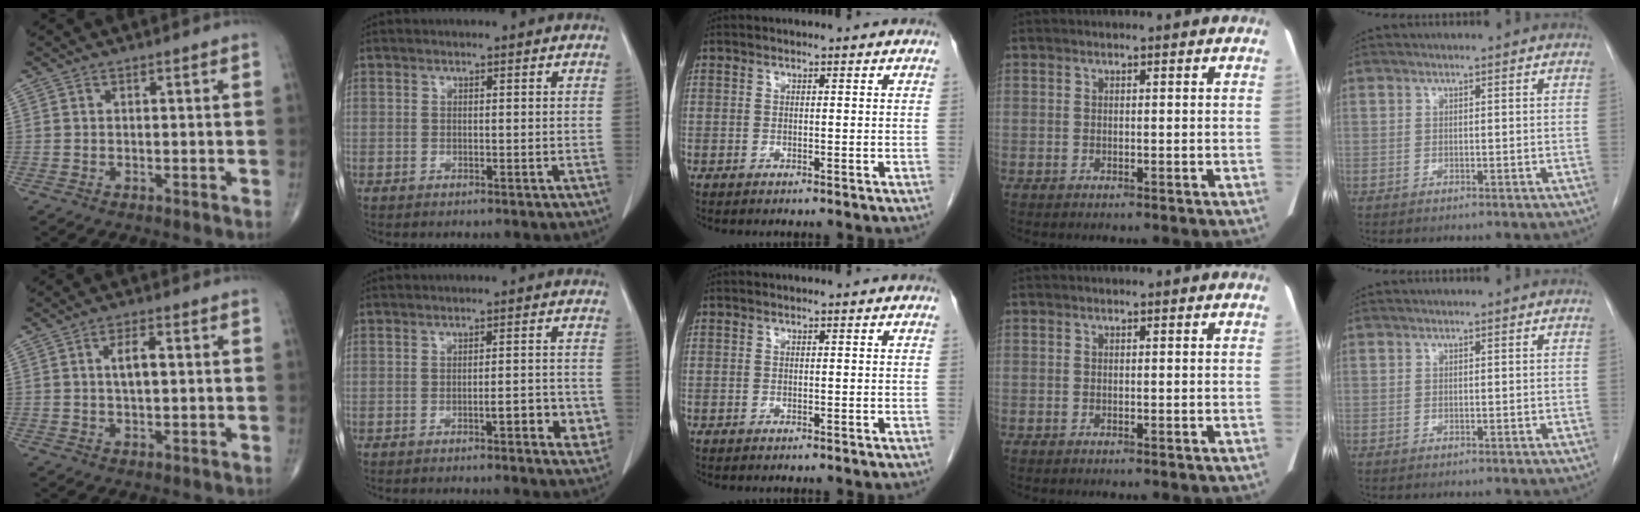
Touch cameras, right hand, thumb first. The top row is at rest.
{"thumb": {"total": 4.5, "force": [0.8, 1.9, 4.0], "torque": [-0.068, 0.002, 0.013]}, "index": {"total": 5.3, "force": [-2.0, 1.3, 4.7], "torque": [-0.055, 0.003, -0.023]}}